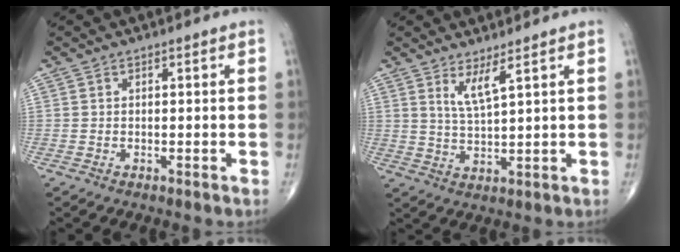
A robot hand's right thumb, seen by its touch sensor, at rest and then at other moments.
{"total": 4.2, "force": [2.5, 0.3, 3.4], "torque": [-0.068, -0.033, 0.055]}